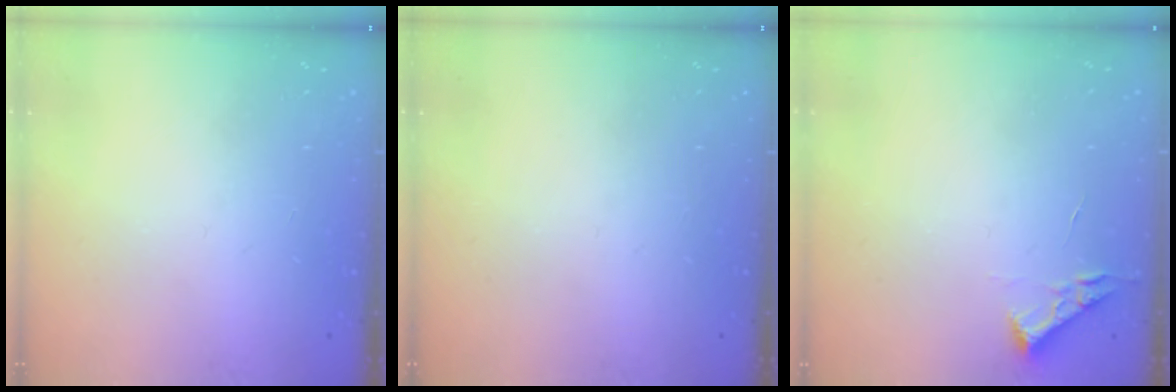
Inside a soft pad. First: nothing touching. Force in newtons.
{"total": 0.0}
{"total": 3.1, "press": 3.0, "slide": 0.4}